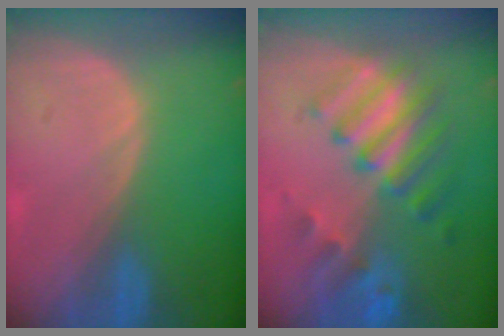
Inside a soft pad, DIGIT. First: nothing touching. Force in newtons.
{"total": 9.0, "press": 8.3, "slide": 3.7}